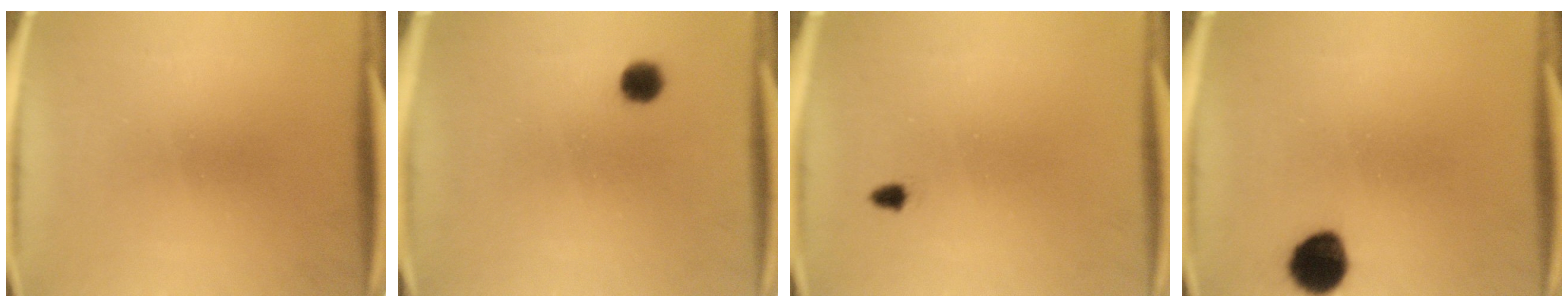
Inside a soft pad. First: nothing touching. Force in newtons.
{"total": 3.1}
{"total": 1.1}
{"total": 8.6}